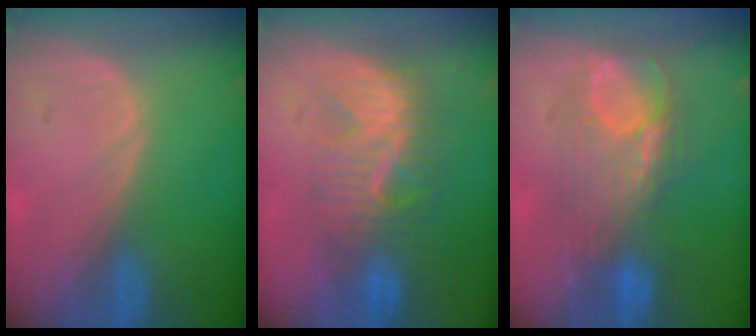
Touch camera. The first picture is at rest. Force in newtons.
{"total": 8.4, "press": 8.0, "slide": 2.4}
{"total": 7.9, "press": 7.8, "slide": 1.2}